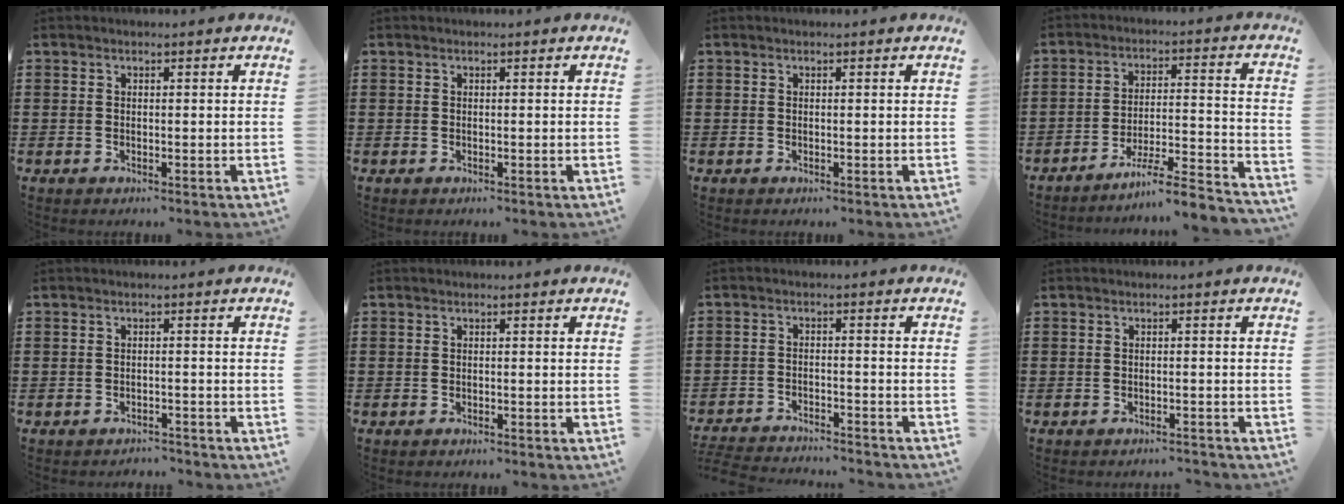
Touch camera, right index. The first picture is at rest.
{"total": 0.0}
{"total": 0.0}
{"total": 7.0, "force": [-6.1, 0.0, 3.4], "torque": [-0.058, -0.008, -0.117]}
{"total": 1.6, "force": [-1.6, 0.1, 0.0], "torque": [-0.006, -0.001, -0.034]}
{"total": 0.0}
{"total": 3.9, "force": [-3.9, -0.1, 0.3], "torque": [-0.014, -0.005, -0.084]}
{"total": 1.1, "force": [-1.1, -0.1, 0.0], "torque": [-0.003, 0.000, -0.023]}